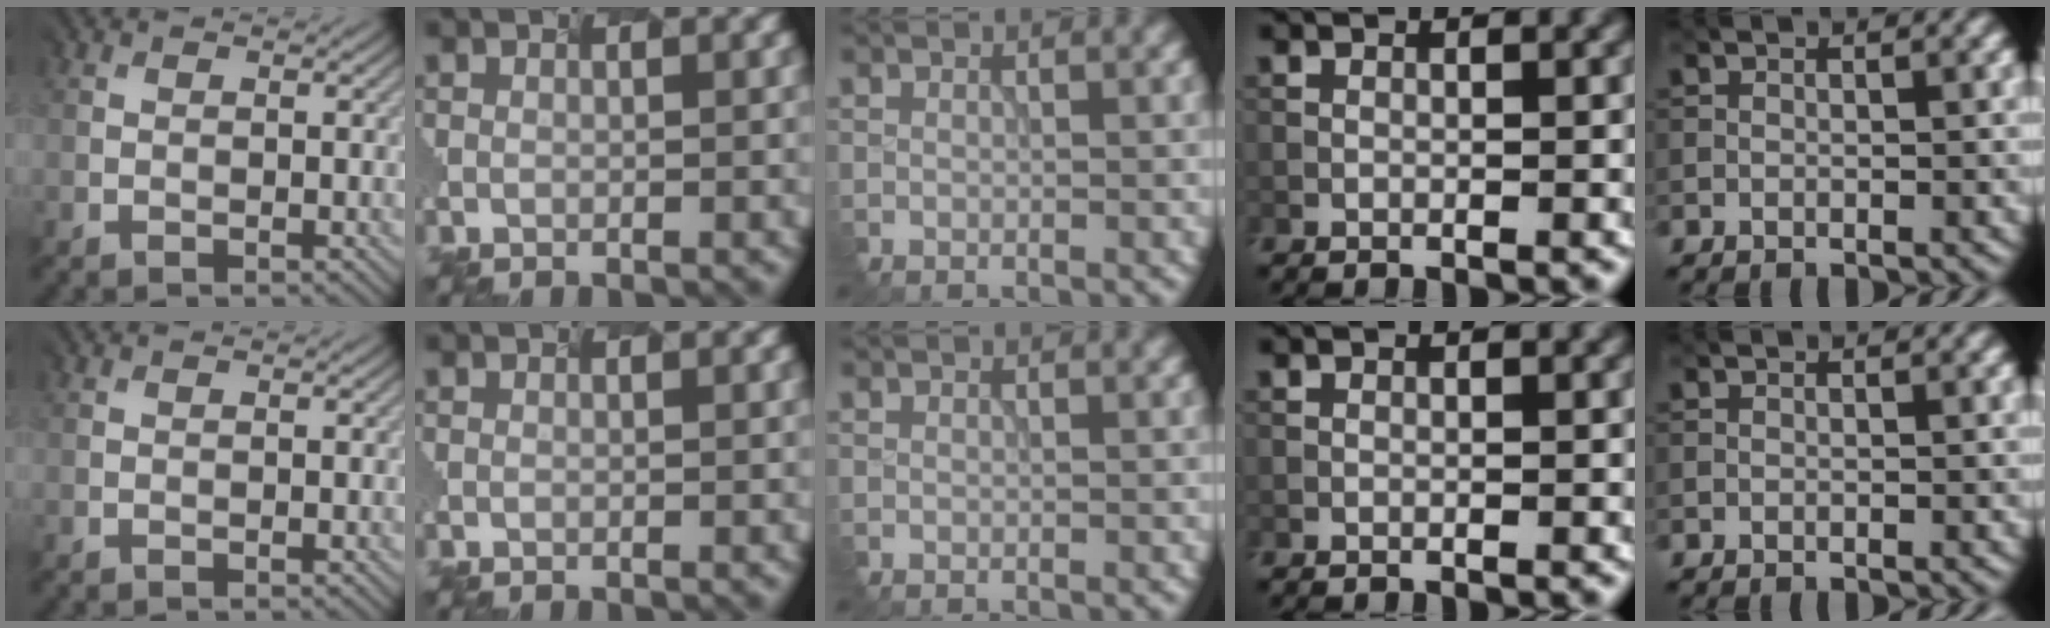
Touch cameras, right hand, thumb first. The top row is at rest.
{}